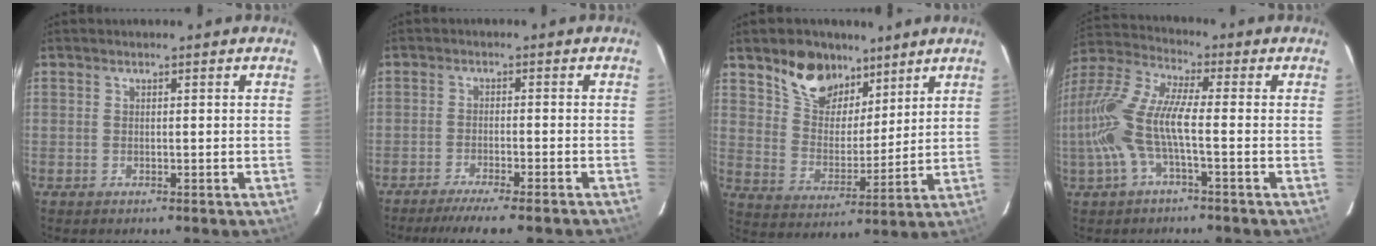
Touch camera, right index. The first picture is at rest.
{"total": 9.8, "force": [-8.4, 0.4, 5.0], "torque": [-0.101, -0.026, -0.127]}
{"total": 12.1, "force": [8.4, 7.3, 4.8], "torque": [-0.096, 0.014, 0.158]}
{"total": 13.8, "force": [-2.5, 3.3, 13.2], "torque": [-0.267, -0.001, -0.051]}